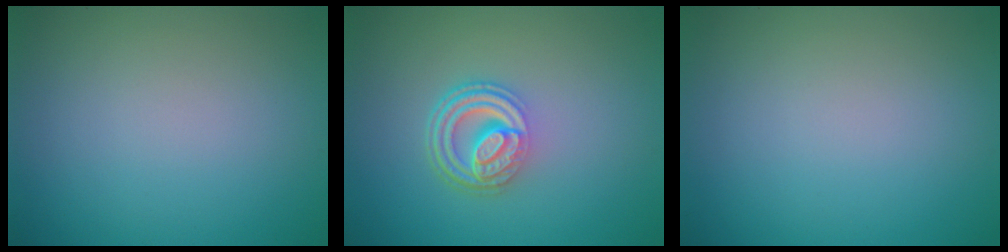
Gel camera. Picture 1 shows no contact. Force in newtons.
{"total": 4.7, "press": 3.3, "slide": 3.3}
{"total": 0.0}